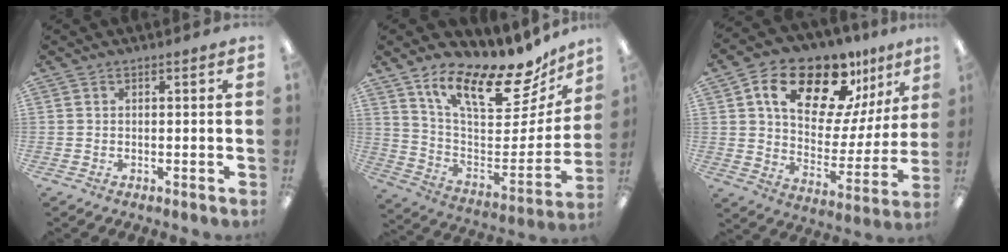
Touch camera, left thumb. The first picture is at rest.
{"total": 20.9, "force": [14.3, 7.9, 13.0], "torque": [-0.183, -0.102, 0.239]}
{"total": 19.4, "force": [12.9, 9.7, 10.8], "torque": [-0.172, -0.073, 0.219]}